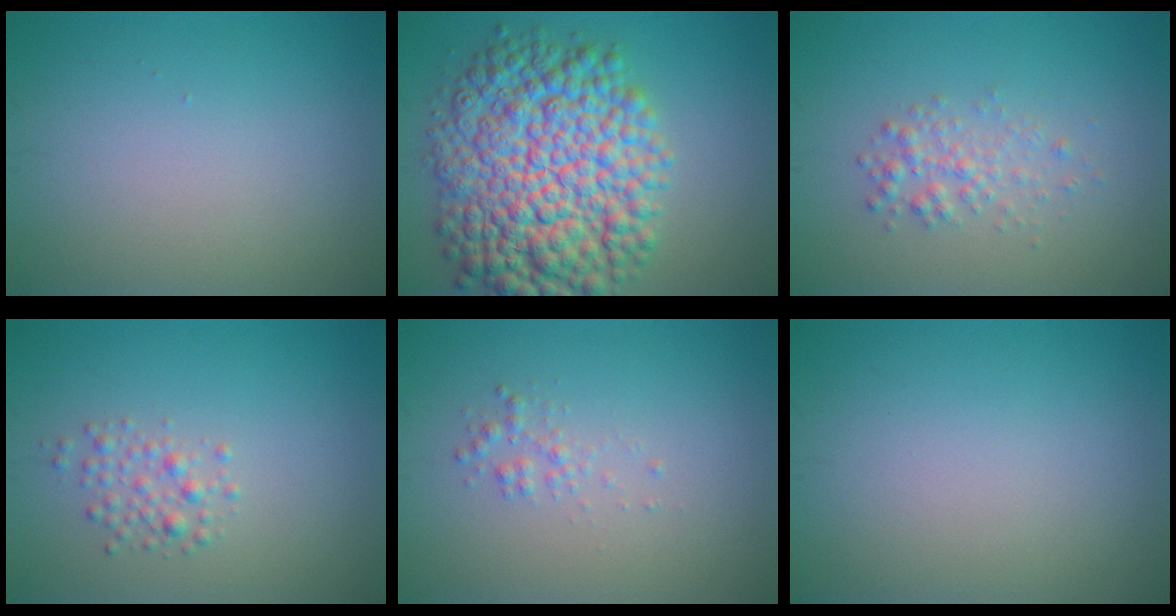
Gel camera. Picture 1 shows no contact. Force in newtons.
{"total": 13.2, "press": 13.2, "slide": 0.2}
{"total": 1.9, "press": 1.9, "slide": 0.0}
{"total": 1.8, "press": 1.8, "slide": 0.1}
{"total": 1.2, "press": 1.2, "slide": 0.0}
{"total": 0.0}